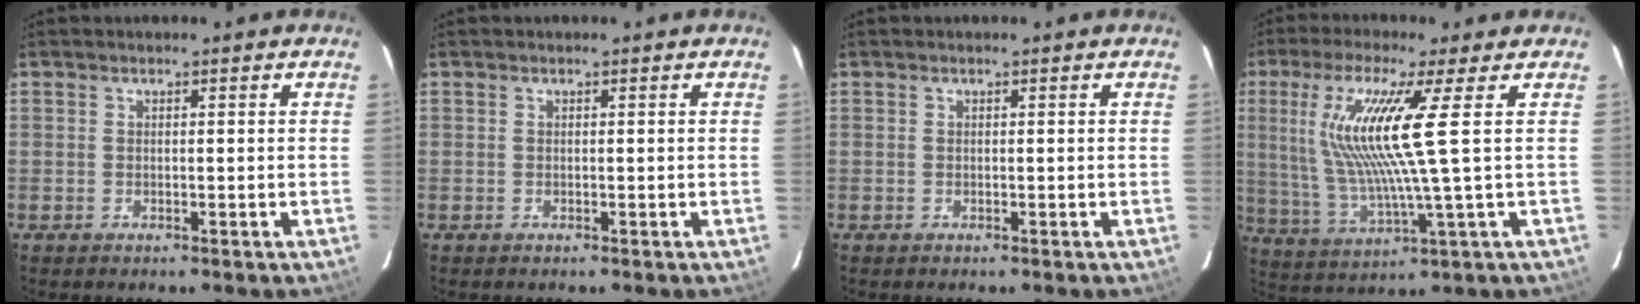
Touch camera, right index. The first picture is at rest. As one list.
[{"total": 0.0}, {"total": 0.0}, {"total": 14.7, "force": [4.3, 0.0, 14.1], "torque": [-0.266, -0.005, 0.090]}]